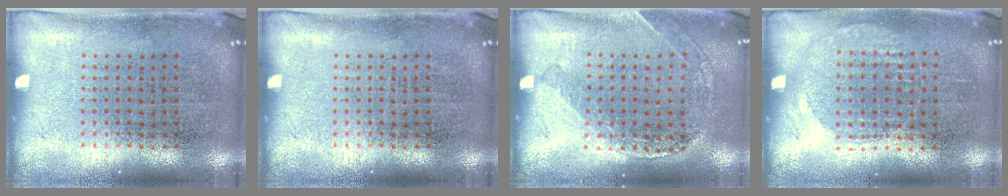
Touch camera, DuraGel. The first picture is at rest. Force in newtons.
{"total": 0.0}
{"total": 1.2, "press": 1.2, "slide": 0.2}
{"total": 1.0, "press": 0.9, "slide": 0.4}